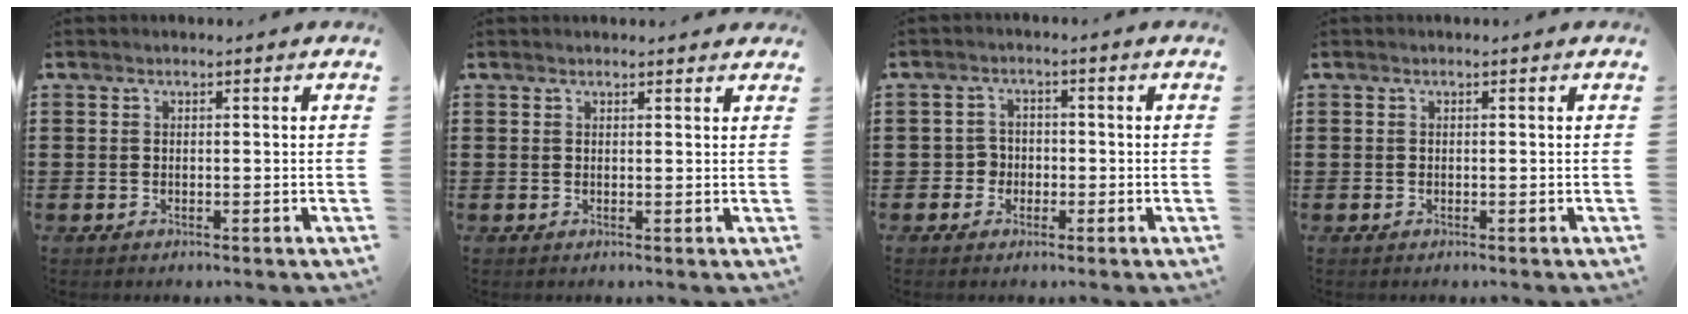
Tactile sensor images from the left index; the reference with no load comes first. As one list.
[{"total": 1.1, "force": [1.0, 0.1, 0.2], "torque": [-0.005, 0.001, 0.020]}, {"total": 2.6, "force": [-0.8, 2.4, 0.6], "torque": [-0.021, 0.003, -0.021]}, {"total": 0.0}]